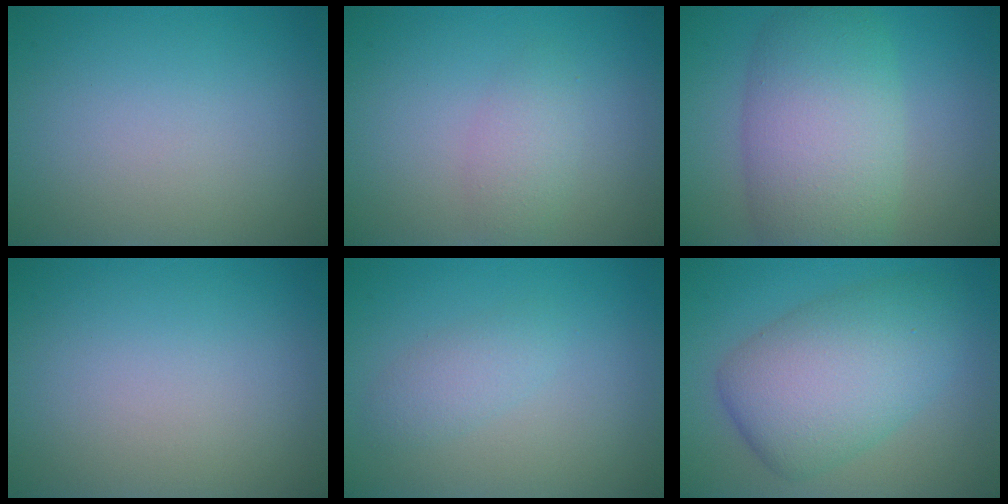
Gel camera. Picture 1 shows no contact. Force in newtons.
{"total": 2.0, "press": 2.0, "slide": 0.1}
{"total": 8.5, "press": 8.5, "slide": 0.4}
{"total": 0.0}
{"total": 1.8, "press": 1.8, "slide": 0.1}
{"total": 7.8, "press": 7.8, "slide": 0.0}